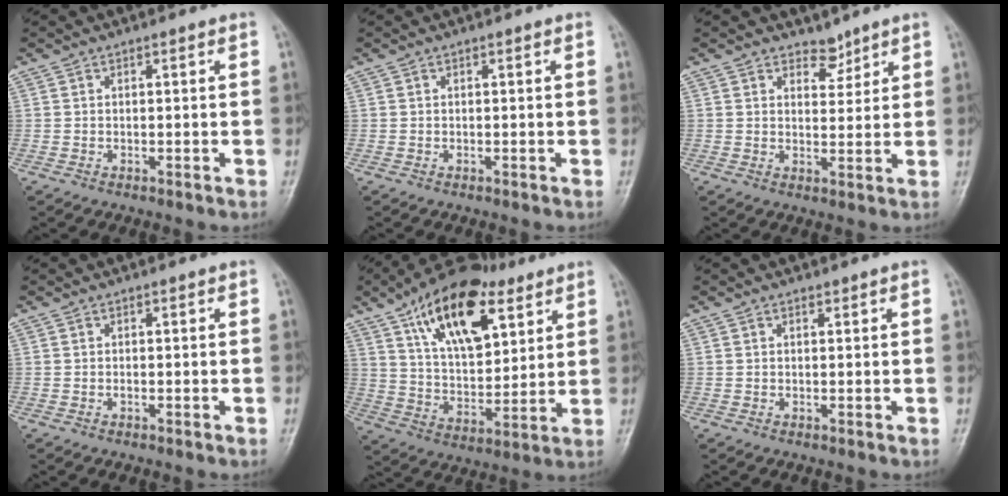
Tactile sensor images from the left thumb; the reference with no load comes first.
{"total": 0.0}
{"total": 3.3, "force": [2.7, 1.8, 0.6], "torque": [0.013, -0.020, 0.041]}
{"total": 0.0}
{"total": 20.5, "force": [10.5, 10.1, 14.5], "torque": [-0.204, -0.034, 0.180]}
{"total": 0.6, "force": [0.4, 0.4, 0.2], "torque": [-0.002, -0.002, 0.004]}